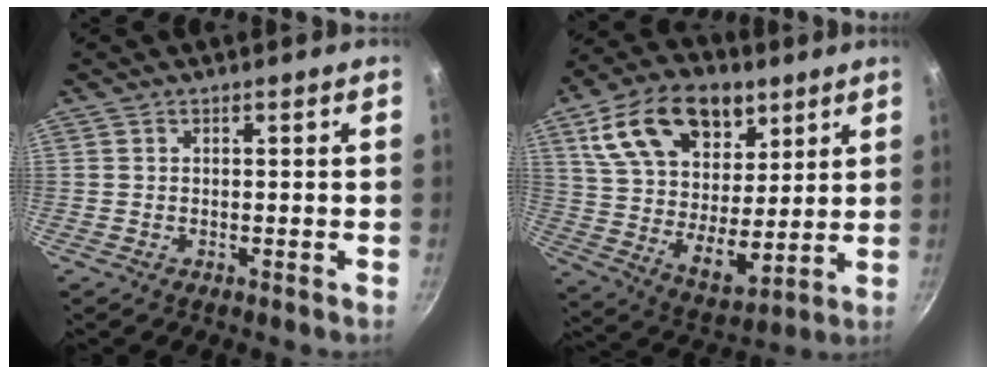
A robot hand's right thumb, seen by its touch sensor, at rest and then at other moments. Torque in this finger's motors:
{"motor_torque": [-0.25, 2.80, 0.83, -0.38, 0.21]}